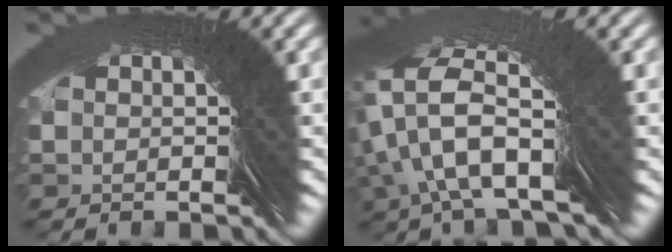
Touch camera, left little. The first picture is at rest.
{"total": 5.3, "force": [4.1, -3.5, 0.1], "torque": [0.011, 0.061, 0.044]}